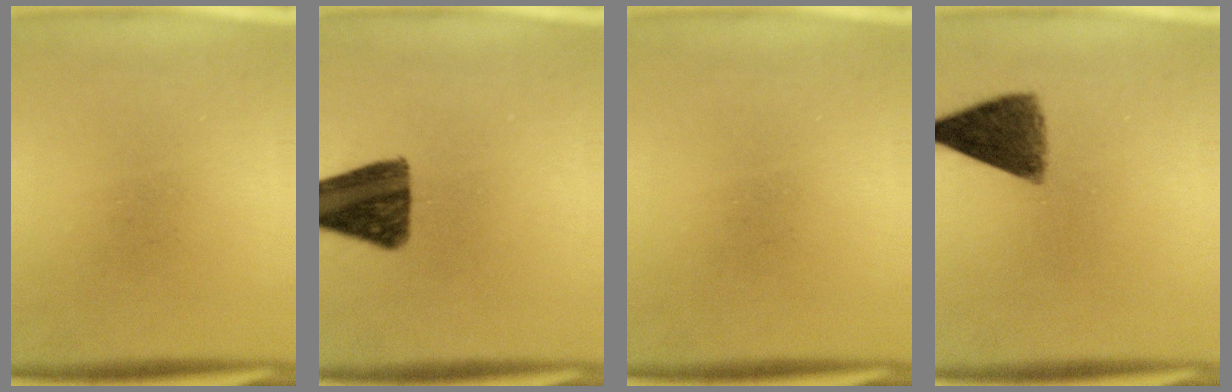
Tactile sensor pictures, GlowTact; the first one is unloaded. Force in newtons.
{"total": 12.1}
{"total": 0.0}
{"total": 8.1}